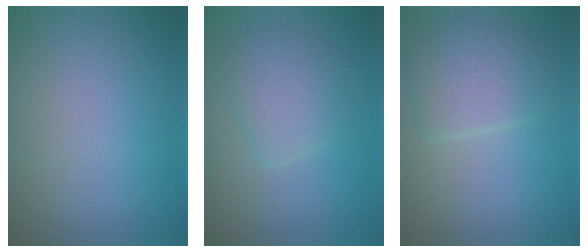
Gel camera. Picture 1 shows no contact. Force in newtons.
{"total": 2.8, "press": 2.8, "slide": 0.1}
{"total": 3.5, "press": 3.5, "slide": 0.3}